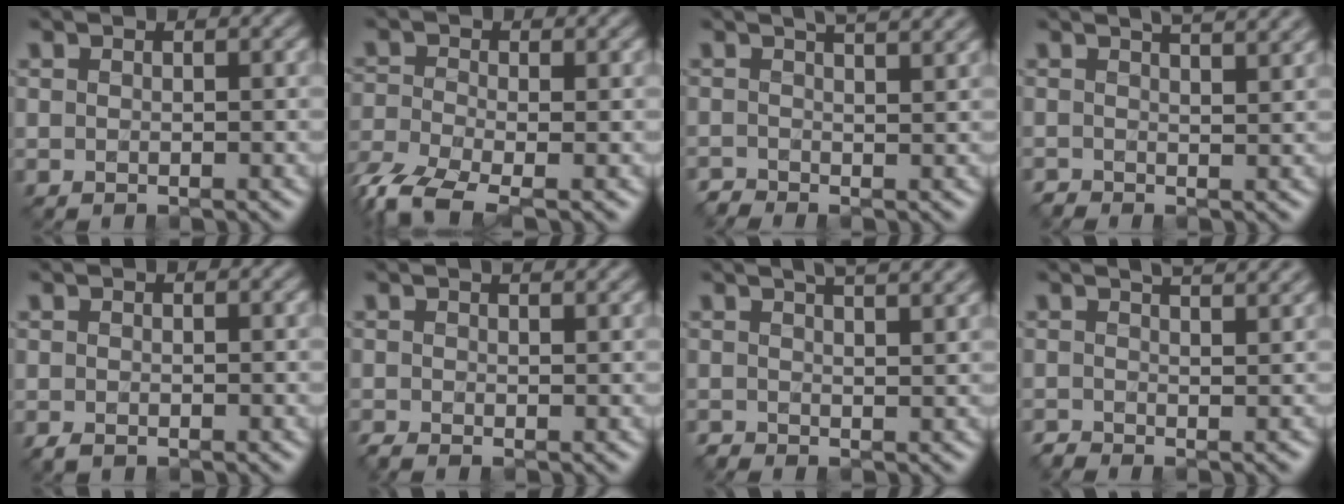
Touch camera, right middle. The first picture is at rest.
{"total": 5.0, "force": [-3.4, 1.7, 3.2], "torque": [-0.074, -0.016, -0.079]}
{"total": 2.6, "force": [0.7, 1.0, 2.4], "torque": [-0.023, 0.006, -0.003]}
{"total": 3.6, "force": [1.9, 1.4, 2.7], "torque": [-0.020, 0.020, 0.001]}
{"total": 0.8, "force": [-0.6, 0.3, 0.4], "torque": [-0.008, -0.004, -0.011]}
{"total": 2.0, "force": [0.0, 0.7, 1.9], "torque": [-0.025, 0.002, -0.009]}
{"total": 4.0, "force": [2.0, 1.6, 3.0], "torque": [-0.025, 0.025, -0.002]}
{"total": 3.0, "force": [0.8, 1.2, 2.7], "torque": [-0.021, 0.009, -0.007]}